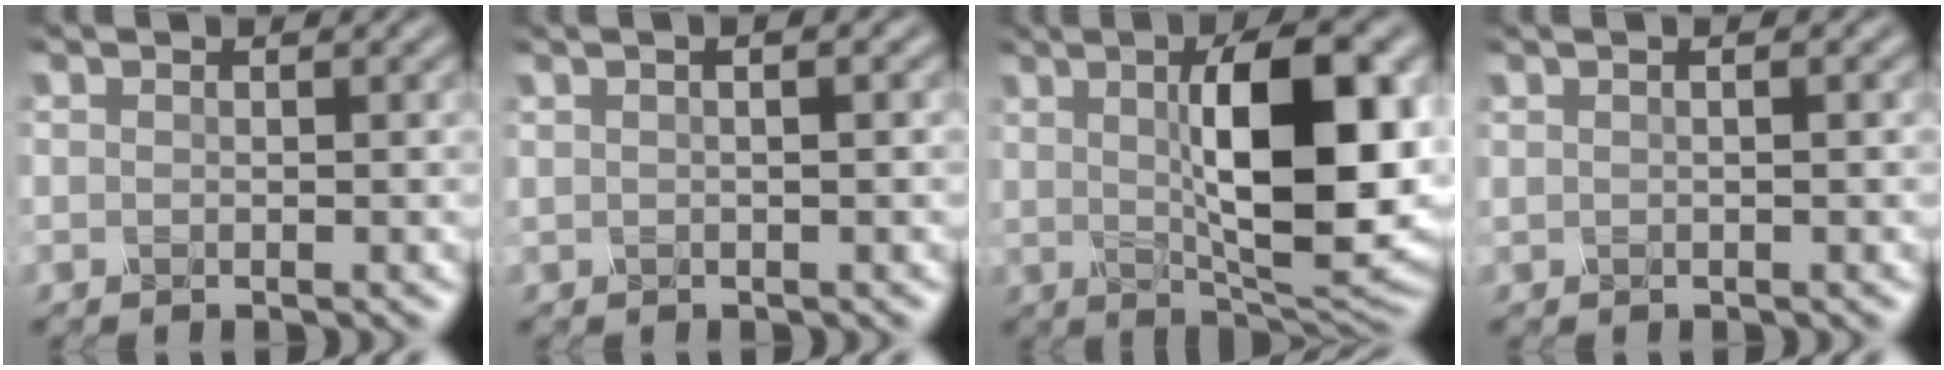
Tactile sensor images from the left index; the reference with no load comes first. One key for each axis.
{"total": 2.3, "fx": 1.1, "fy": 0.9, "fz": 1.8, "tx": -0.013, "ty": 0.008, "tz": 0.001}
{"total": 12.0, "fx": 1.8, "fy": 3.8, "fz": 11.2, "tx": -0.155, "ty": 0.002, "tz": 0.031}
{"total": 1.0, "fx": 0.5, "fy": 0.3, "fz": 0.8, "tx": -0.014, "ty": 0.000, "tz": 0.005}